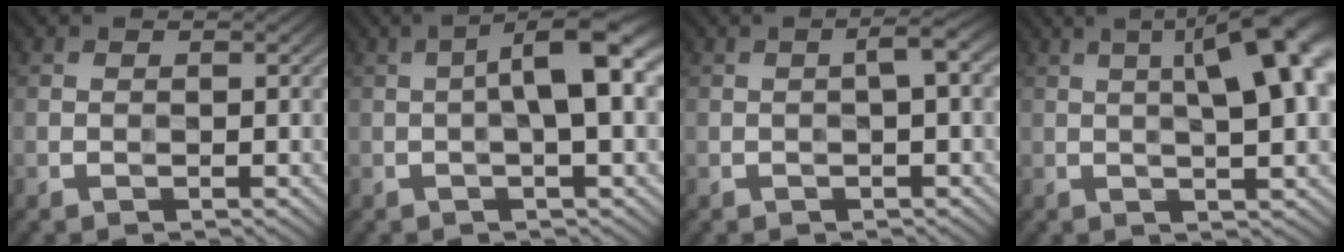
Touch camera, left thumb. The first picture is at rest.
{"total": 9.2, "force": [0.2, 2.5, 8.9], "torque": [-0.128, 0.017, -0.004]}
{"total": 3.2, "force": [-0.2, 0.5, 3.1], "torque": [-0.045, 0.010, -0.004]}
{"total": 12.4, "force": [2.9, 3.7, 11.5], "torque": [-0.138, 0.034, 0.034]}